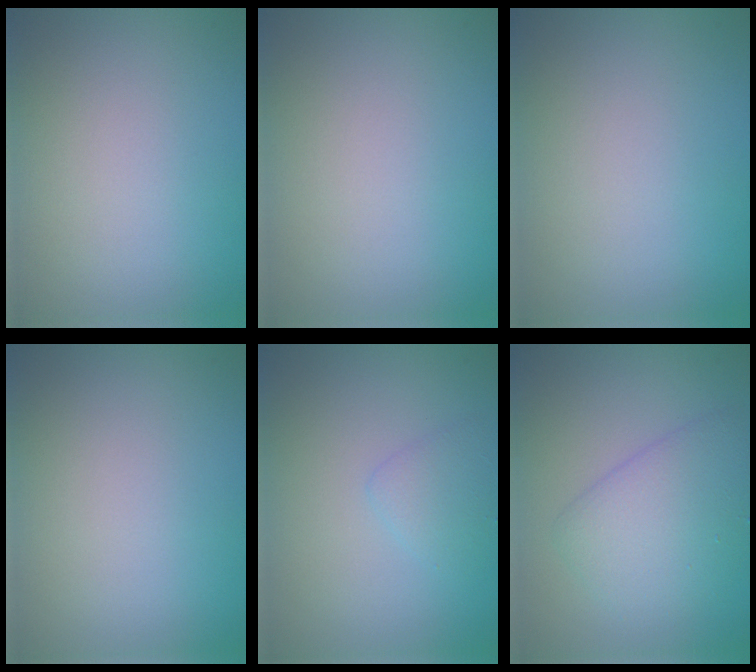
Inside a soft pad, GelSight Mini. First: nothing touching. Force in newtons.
{"total": 0.0}
{"total": 0.0}
{"total": 0.0}
{"total": 1.4, "press": 1.4, "slide": 0.0}
{"total": 4.1, "press": 4.1, "slide": 0.1}